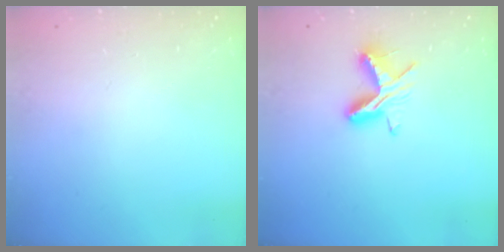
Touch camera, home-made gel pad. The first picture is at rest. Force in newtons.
{"total": 8.0, "press": 7.9, "slide": 0.7}